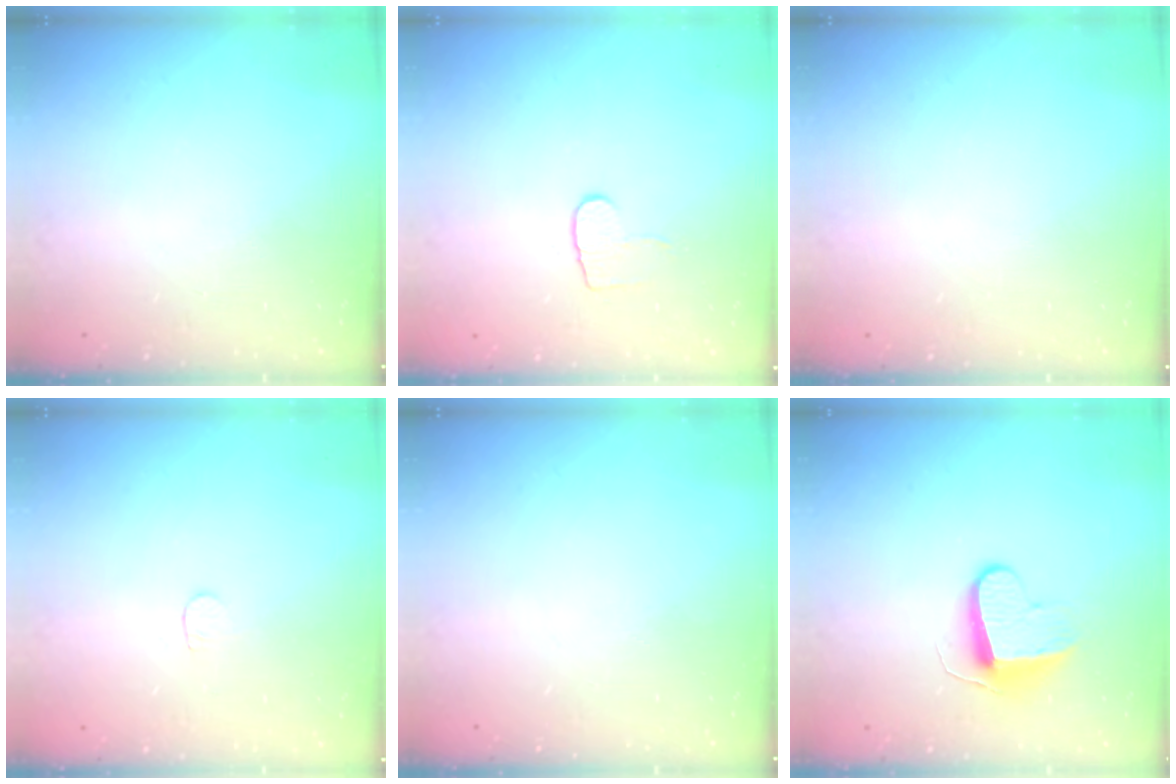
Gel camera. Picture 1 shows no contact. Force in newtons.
{"total": 6.6, "press": 6.6, "slide": 0.6}
{"total": 0.0}
{"total": 3.6, "press": 3.6, "slide": 0.3}
{"total": 0.0}
{"total": 8.9, "press": 8.9, "slide": 0.1}